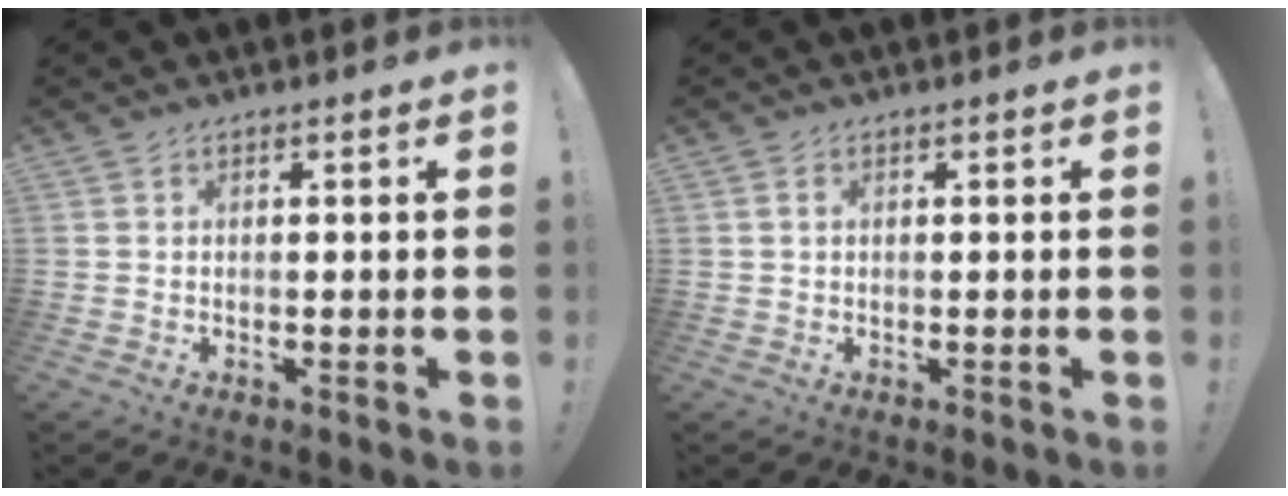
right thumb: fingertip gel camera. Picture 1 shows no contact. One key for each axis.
{"total": 1.0, "fx": 0.2, "fy": 0.5, "fz": 0.8, "tx": -0.017, "ty": 0.003, "tz": 0.003}